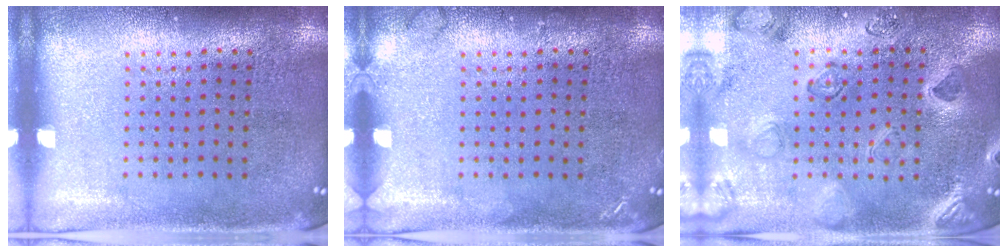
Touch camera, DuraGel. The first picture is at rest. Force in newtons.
{"total": 1.1, "press": 1.1, "slide": 0.1}
{"total": 2.4, "press": 2.3, "slide": 0.6}